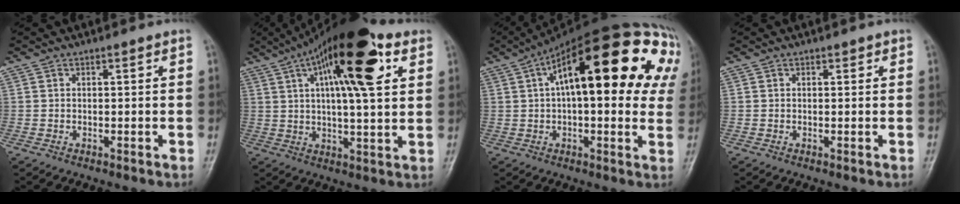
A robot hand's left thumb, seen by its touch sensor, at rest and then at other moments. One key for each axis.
{"total": 20.4, "fx": 8.1, "fy": 6.5, "fz": 17.6, "tx": -0.264, "ty": 0.001, "tz": 0.120}
{"total": 29.9, "fx": 9.2, "fy": 12.2, "fz": 25.7, "tx": -0.331, "ty": 0.061, "tz": 0.124}
{"total": 0.8, "fx": 0.4, "fy": 0.6, "fz": 0.3, "tx": 0.008, "ty": 0.000, "tz": 0.003}